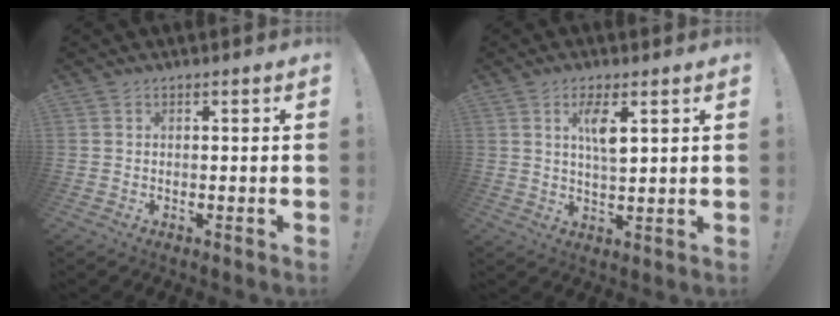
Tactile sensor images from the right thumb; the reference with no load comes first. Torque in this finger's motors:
{"motor_torque": [1.13, 1.49, 0.99, 0.16, 0.31]}